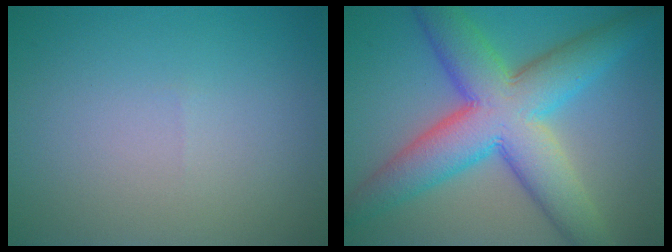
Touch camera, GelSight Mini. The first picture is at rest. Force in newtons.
{"total": 10.6, "press": 10.6, "slide": 0.1}